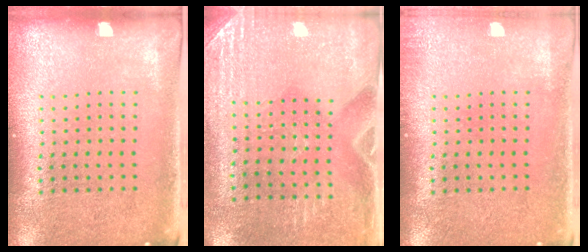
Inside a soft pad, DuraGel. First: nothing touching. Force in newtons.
{"total": 2.9, "press": 2.6, "slide": 1.1}
{"total": 0.9, "press": 0.9, "slide": 0.2}